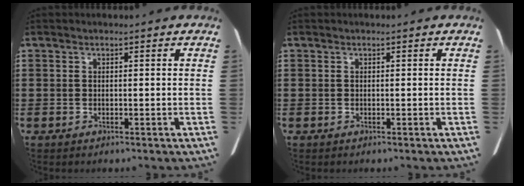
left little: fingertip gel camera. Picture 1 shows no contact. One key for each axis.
{"total": 0.0}